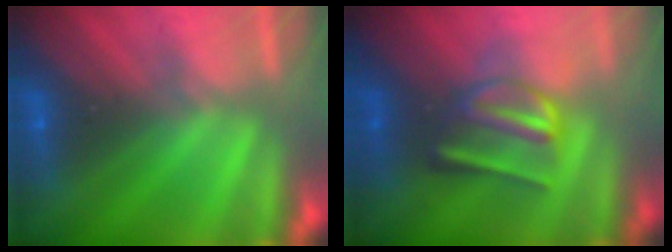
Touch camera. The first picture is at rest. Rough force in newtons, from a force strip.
{"total": 3.1}